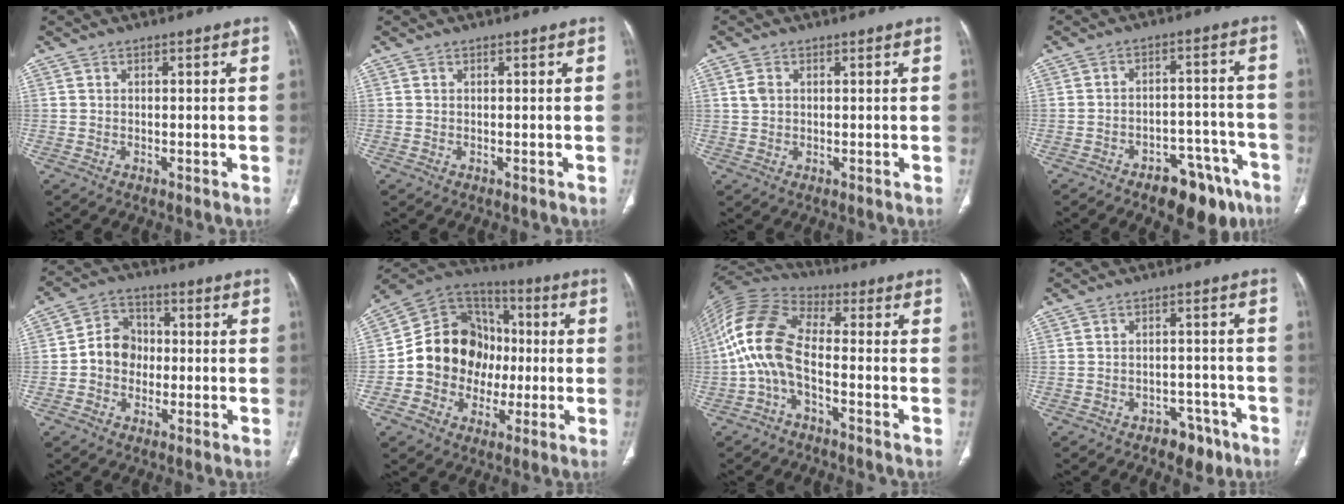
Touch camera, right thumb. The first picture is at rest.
{"total": 0.0}
{"total": 2.2, "force": [0.6, 1.5, 1.4], "torque": [-0.032, 0.004, 0.015]}
{"total": 12.7, "force": [-8.5, 6.1, 7.2], "torque": [-0.061, 0.067, -0.115]}
{"total": 7.5, "force": [-0.8, 6.5, 3.7], "torque": [-0.038, 0.025, -0.027]}
{"total": 18.2, "force": [-1.3, 15.5, 9.5], "torque": [-0.109, 0.037, -0.025]}
{"total": 12.6, "force": [-2.7, 6.1, 10.6], "torque": [-0.227, 0.047, -0.064]}
{"total": 5.6, "force": [-3.8, 3.4, 2.3], "torque": [-0.011, 0.032, -0.049]}